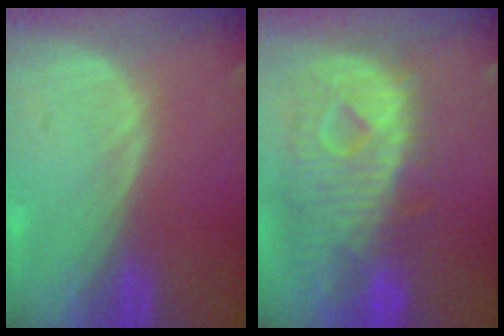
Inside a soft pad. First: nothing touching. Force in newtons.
{"total": 12.4, "press": 10.7, "slide": 6.3}